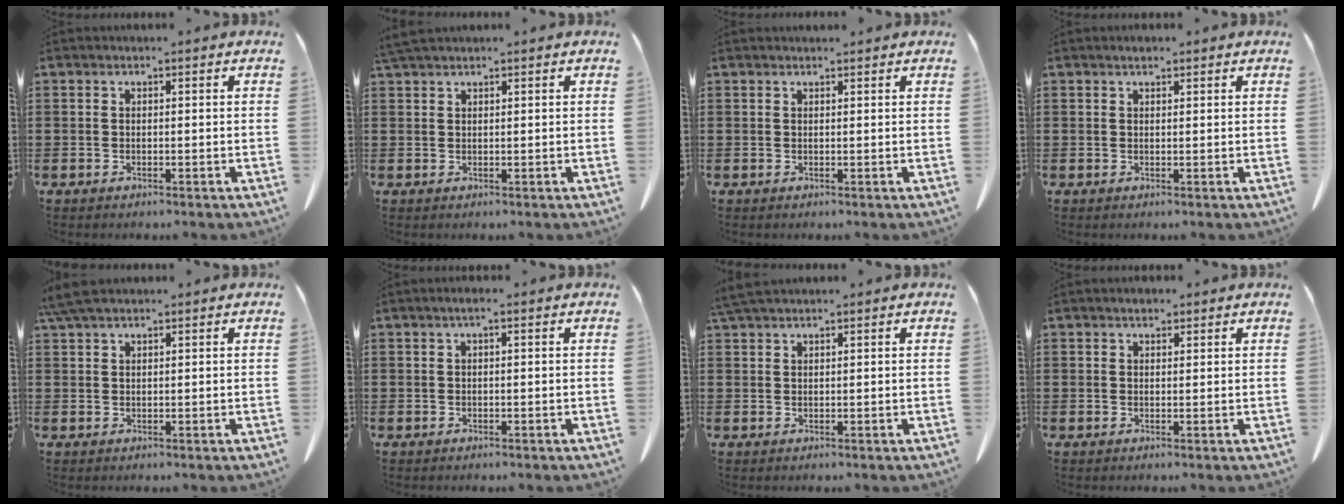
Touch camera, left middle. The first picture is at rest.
{"total": 1.8, "force": [1.6, 0.1, 0.8], "torque": [-0.020, -0.001, 0.031]}
{"total": 0.7, "force": [0.6, 0.1, 0.1], "torque": [-0.005, -0.001, 0.013]}
{"total": 1.1, "force": [0.9, 0.3, 0.5], "torque": [-0.011, 0.002, 0.017]}
{"total": 3.5, "force": [2.6, 0.8, 2.1], "torque": [-0.048, 0.003, 0.051]}
{"total": 1.0, "force": [0.1, 0.1, 1.0], "torque": [-0.018, 0.001, 0.002]}
{"total": 2.5, "force": [2.1, 0.3, 1.2], "torque": [-0.029, 0.003, 0.041]}
{"total": 1.7, "force": [1.4, 0.7, 0.6], "torque": [-0.008, 0.000, 0.025]}